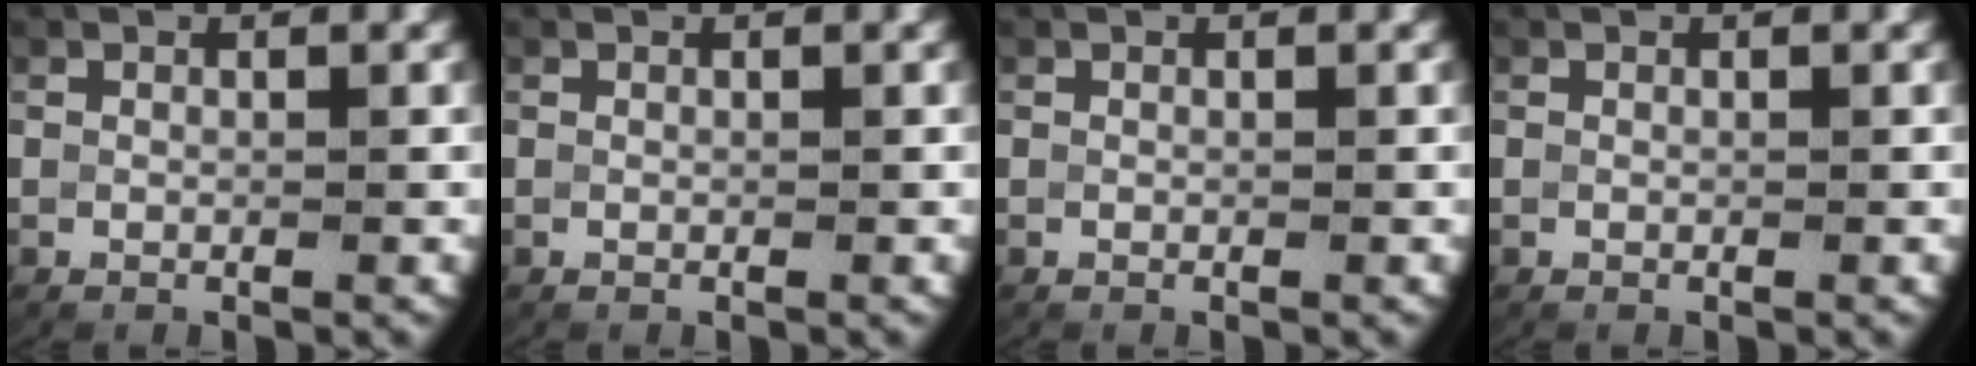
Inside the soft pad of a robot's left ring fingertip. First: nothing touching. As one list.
[{"total": 0.0}, {"total": 0.0}, {"total": 0.0}]